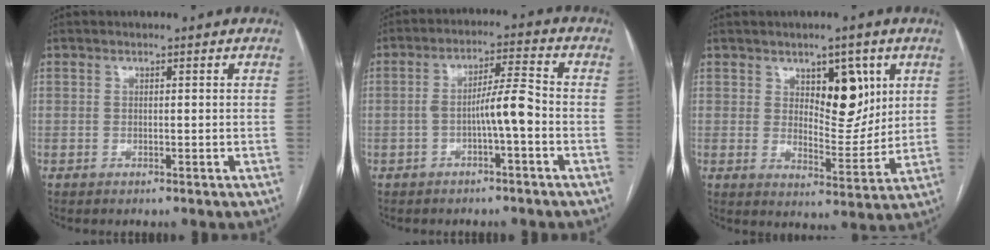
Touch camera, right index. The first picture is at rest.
{"total": 5.9, "force": [-2.0, 0.2, 5.6], "torque": [-0.097, 0.019, -0.031]}
{"total": 8.5, "force": [3.6, 3.9, 6.6], "torque": [-0.093, 0.001, 0.062]}